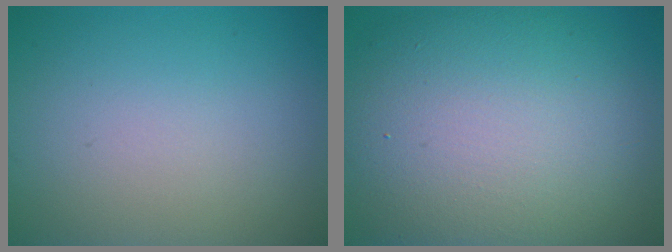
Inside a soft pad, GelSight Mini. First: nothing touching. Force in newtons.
{"total": 13.4, "press": 13.3, "slide": 0.8}